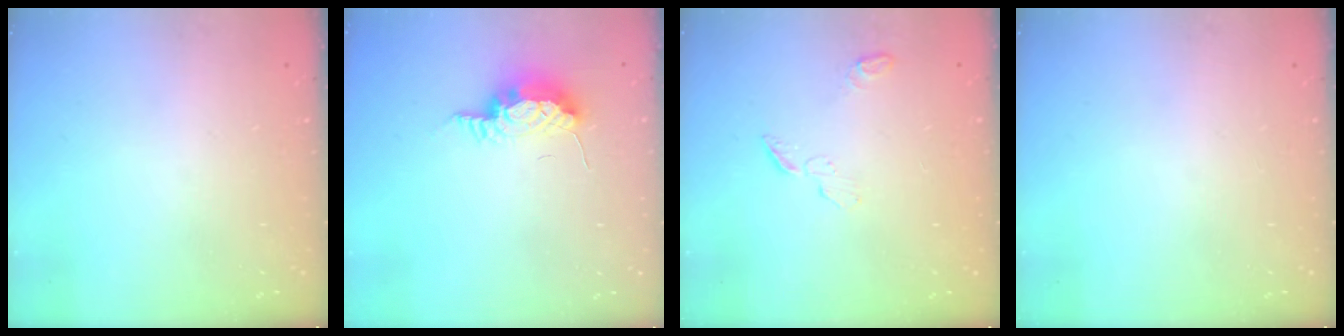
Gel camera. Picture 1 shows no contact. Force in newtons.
{"total": 8.0, "press": 7.8, "slide": 1.7}
{"total": 4.4, "press": 4.4, "slide": 0.5}
{"total": 0.0}